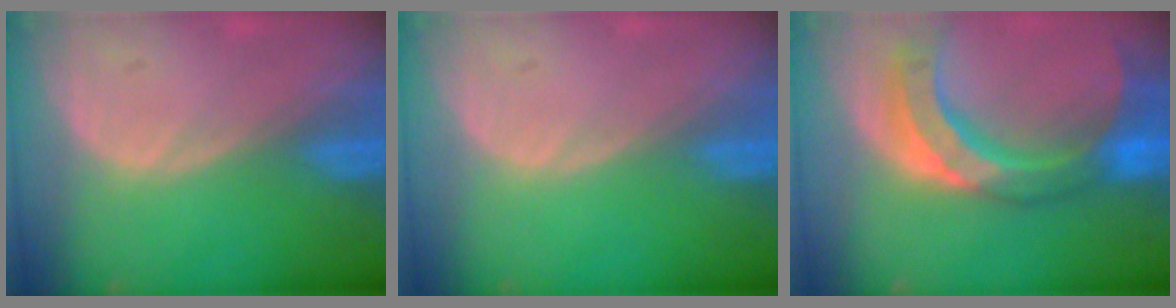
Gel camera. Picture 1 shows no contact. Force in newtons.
{"total": 0.0}
{"total": 11.4, "press": 9.6, "slide": 6.0}